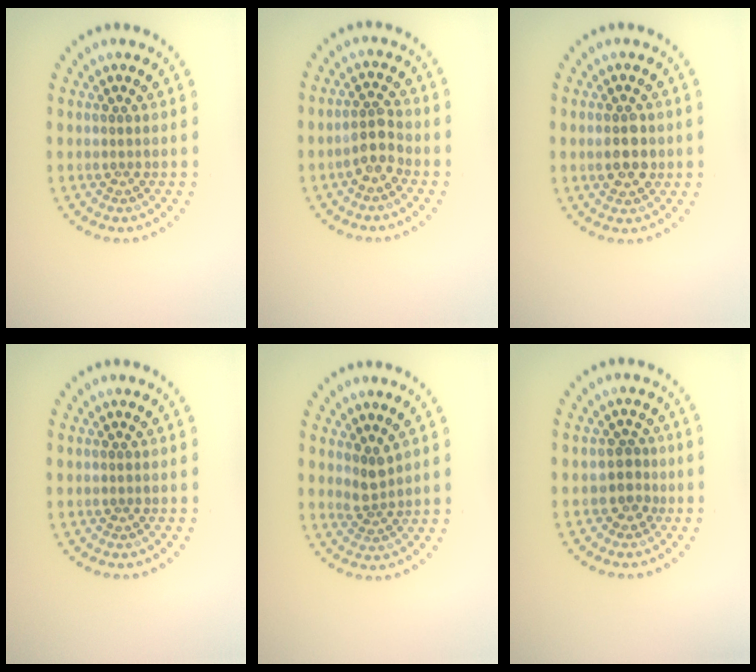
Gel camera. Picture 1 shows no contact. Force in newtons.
{"total": 2.5, "press": 2.2, "slide": 1.1}
{"total": 2.6, "press": 2.6, "slide": 0.2}
{"total": 0.0}
{"total": 1.8, "press": 1.3, "slide": 1.2}
{"total": 2.0, "press": 1.4, "slide": 1.4}